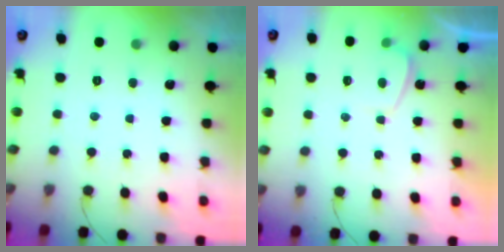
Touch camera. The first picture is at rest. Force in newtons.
{"total": 1.6, "press": 1.5, "slide": 0.6}